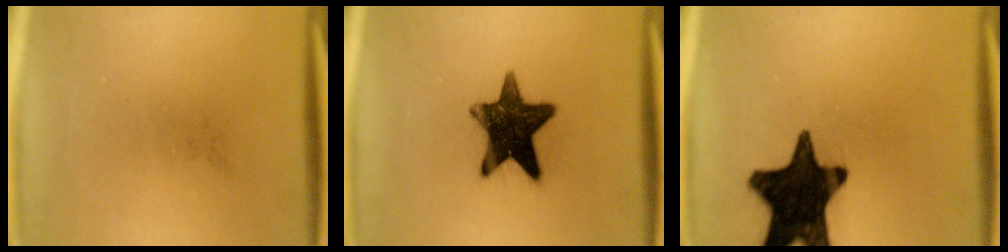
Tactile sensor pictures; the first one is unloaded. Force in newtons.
{"total": 14.1}
{"total": 19.2}